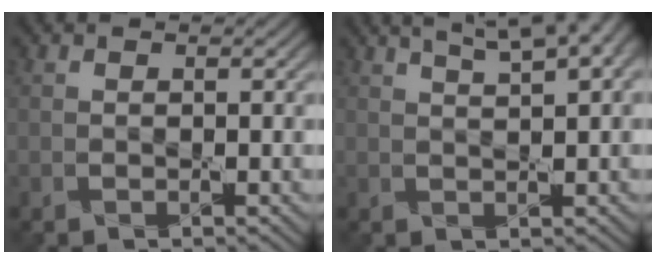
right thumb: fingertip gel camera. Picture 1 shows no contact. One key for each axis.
{"total": 8.2, "fx": 4.8, "fy": 2.2, "fz": 6.2, "tx": -0.086, "ty": 0.029, "tz": 0.053}